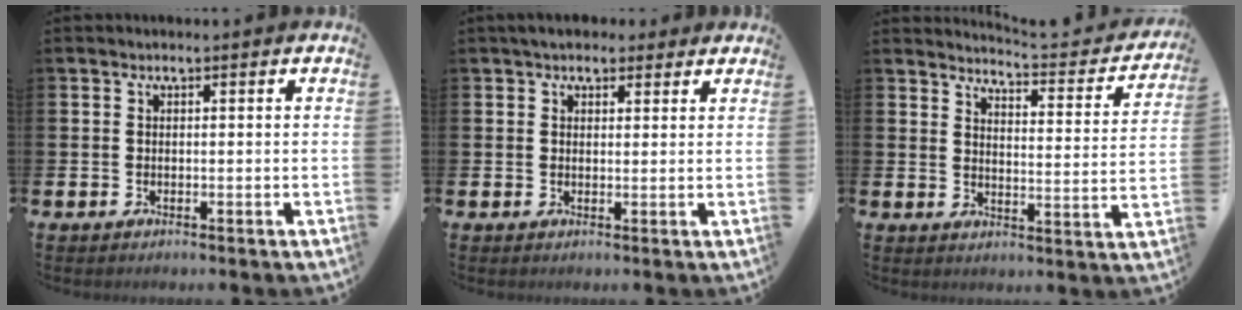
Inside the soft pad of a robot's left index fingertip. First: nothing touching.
{"total": 3.5, "force": [3.0, 1.7, 0.4], "torque": [-0.003, -0.007, 0.054]}
{"total": 3.6, "force": [3.5, 0.1, 0.7], "torque": [-0.020, -0.038, 0.054]}